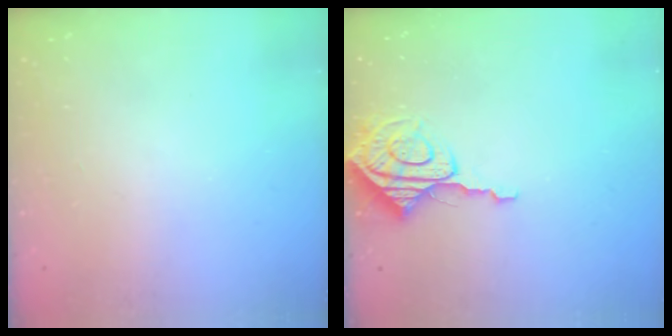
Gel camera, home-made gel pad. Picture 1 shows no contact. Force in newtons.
{"total": 8.8, "press": 8.8, "slide": 0.6}